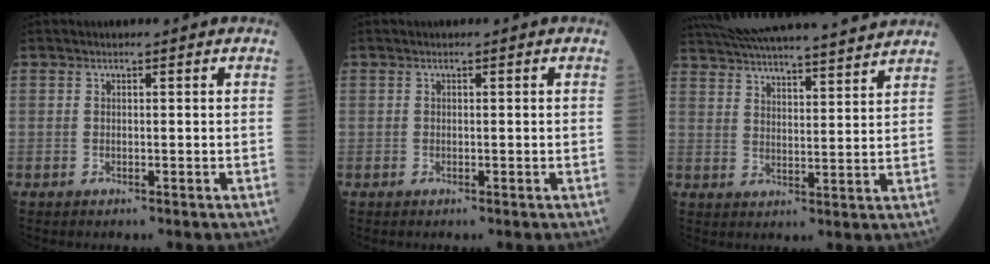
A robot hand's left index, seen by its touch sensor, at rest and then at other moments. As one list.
[{"total": 0.0}, {"total": 21.7, "force": [20.0, 1.2, 8.4], "torque": [-0.145, 0.012, 0.290]}]